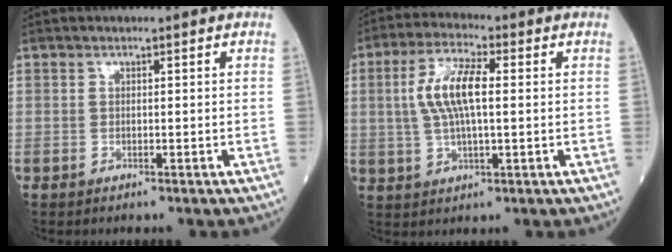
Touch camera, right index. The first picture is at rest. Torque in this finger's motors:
{"motor_torque": [0.20, 0.00, 0.23, 0.09]}